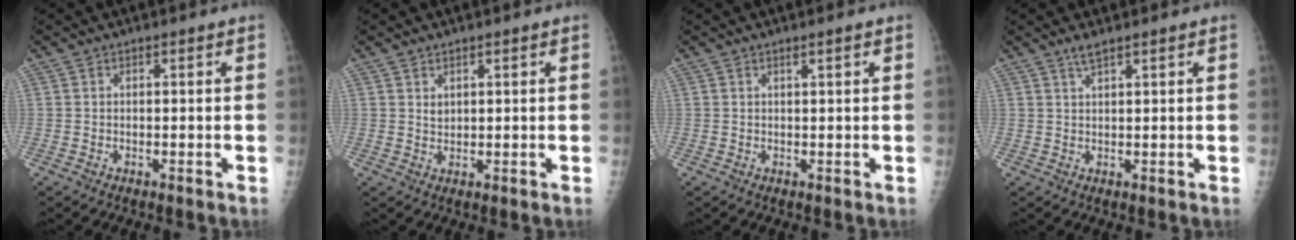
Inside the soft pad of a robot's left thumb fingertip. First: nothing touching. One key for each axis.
{"total": 1.7, "fx": 1.1, "fy": 0.9, "fz": 0.9, "tx": -0.007, "ty": -0.009, "tz": 0.024}
{"total": 1.2, "fx": 0.7, "fy": 0.0, "fz": 0.9, "tx": -0.015, "ty": -0.003, "tz": 0.014}
{"total": 2.1, "fx": 1.7, "fy": 0.1, "fz": 1.3, "tx": -0.026, "ty": -0.006, "tz": 0.035}